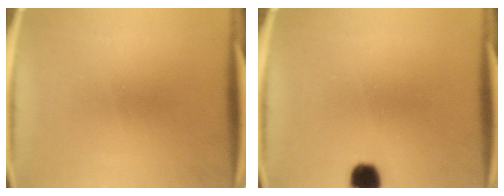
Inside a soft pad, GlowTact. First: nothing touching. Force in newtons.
{"total": 4.8}